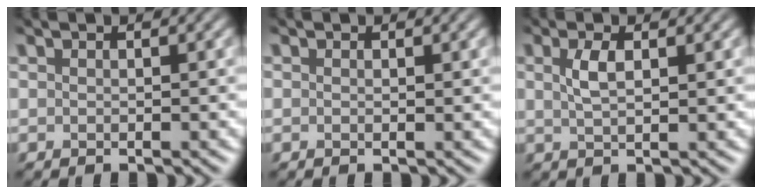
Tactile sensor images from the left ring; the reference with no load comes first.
{"total": 0.0}
{"total": 1.5, "force": [0.0, 0.5, 1.4], "torque": [-0.028, -0.003, -0.002]}